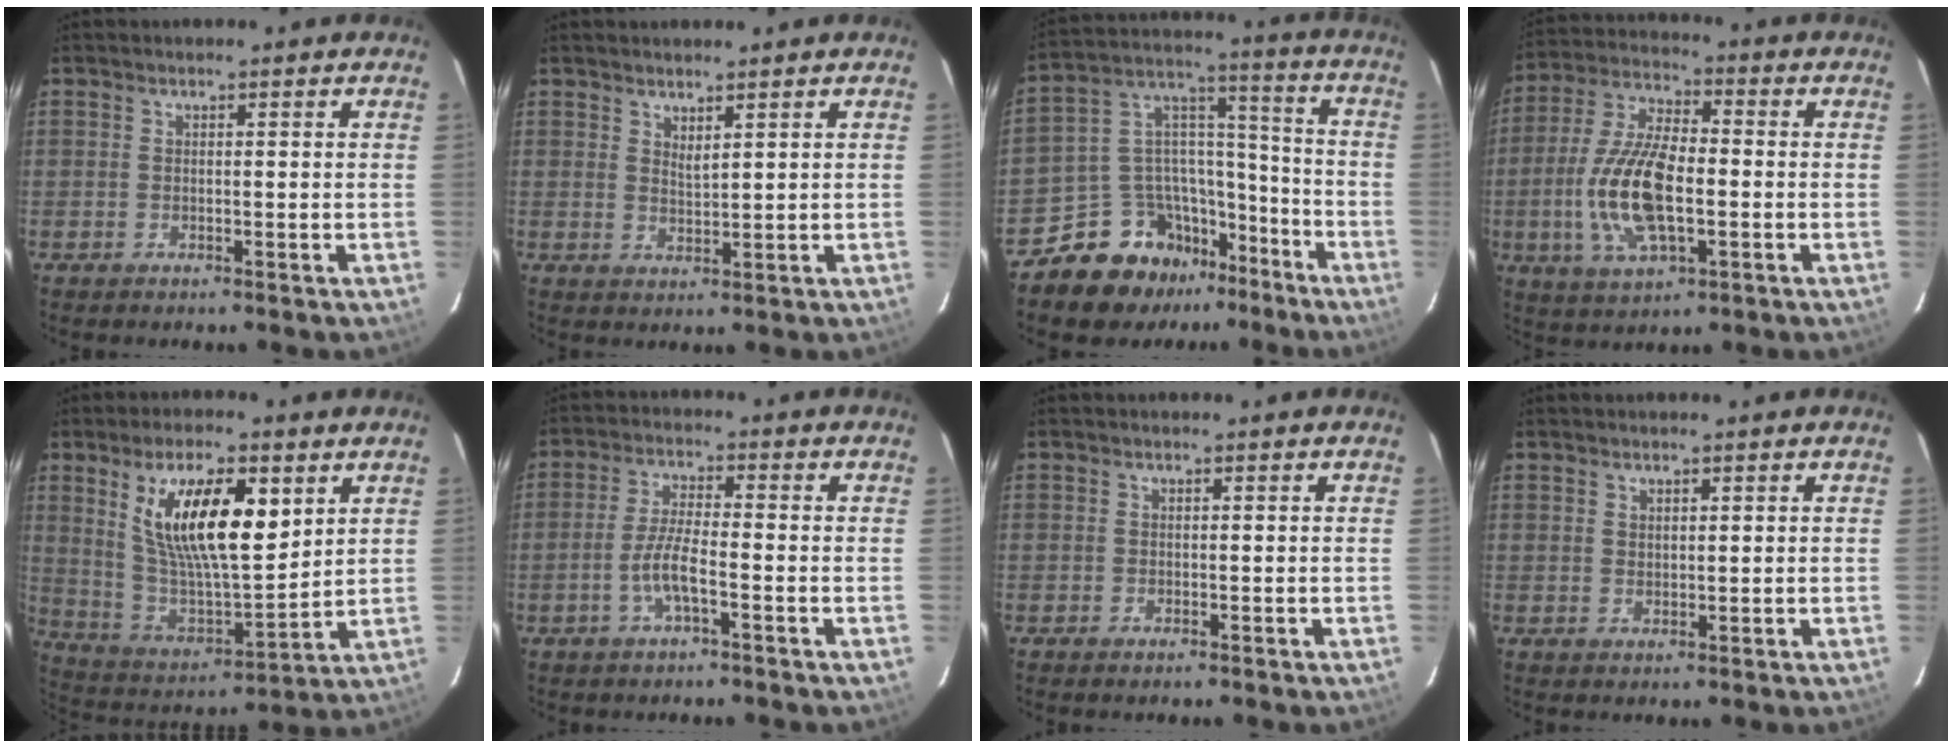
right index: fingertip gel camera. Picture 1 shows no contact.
{"total": 2.1, "force": [1.8, 0.5, 1.1], "torque": [-0.018, -0.002, 0.031]}
{"total": 15.0, "force": [-11.2, 8.9, 4.4], "torque": [-0.094, 0.069, -0.178]}
{"total": 15.0, "force": [-2.9, 6.3, 13.3], "torque": [-0.282, -0.002, -0.054]}
{"total": 18.0, "force": [7.1, 6.3, 15.3], "torque": [-0.274, -0.001, 0.138]}
{"total": 5.3, "force": [-2.5, 0.8, 4.6], "torque": [-0.097, 0.001, -0.048]}
{"total": 0.6, "force": [-0.4, 0.3, 0.2], "torque": [-0.005, -0.002, -0.009]}
{"total": 1.2, "force": [0.9, 0.7, 0.4], "torque": [-0.004, 0.002, 0.017]}